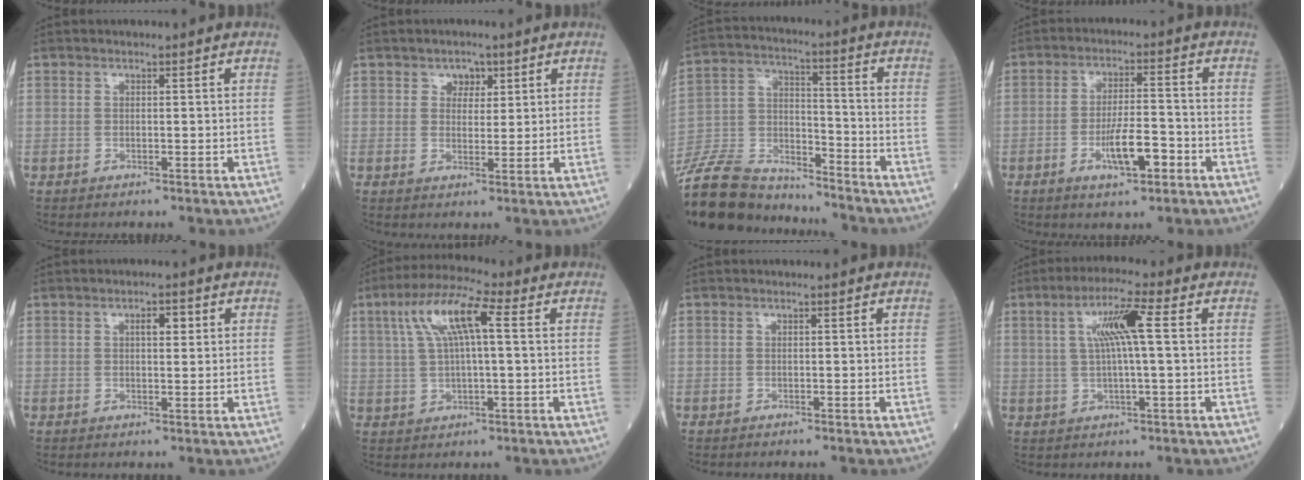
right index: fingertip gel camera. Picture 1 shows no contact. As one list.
[{"total": 2.9, "force": [1.5, 2.0, 1.3], "torque": [-0.013, 0.002, 0.022]}, {"total": 16.3, "force": [-15.5, 3.7, 3.4], "torque": [-0.072, 0.024, -0.277]}, {"total": 7.0, "force": [-3.0, 1.6, 6.1], "torque": [-0.114, 0.000, -0.050]}, {"total": 2.4, "force": [0.8, 0.9, 2.1], "torque": [-0.033, 0.004, 0.012]}, {"total": 9.2, "force": [2.6, 1.7, 8.7], "torque": [-0.176, 0.030, 0.048]}, {"total": 0.6, "force": [-0.6, 0.1, 0.2], "torque": [-0.002, 0.000, -0.011]}, {"total": 7.2, "force": [1.6, 0.2, 7.1], "torque": [-0.135, 0.012, 0.028]}]